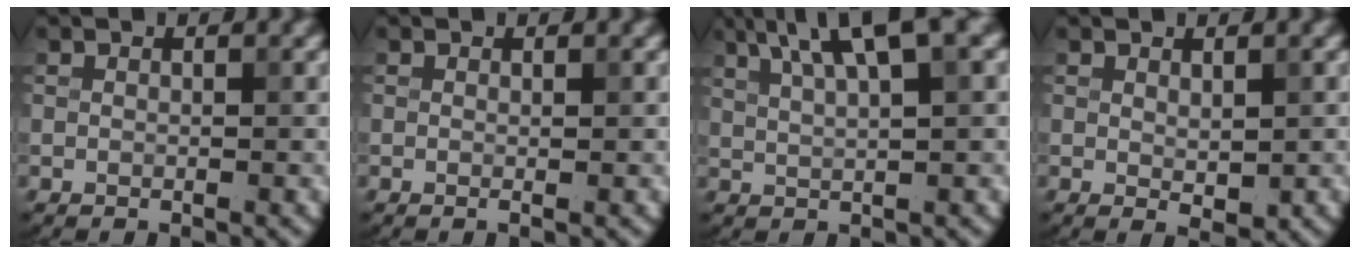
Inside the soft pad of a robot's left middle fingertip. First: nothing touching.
{"total": 0.5, "force": [0.0, 0.1, 0.5], "torque": [-0.007, -0.004, -0.002]}
{"total": 6.9, "force": [3.8, 1.5, 5.6], "torque": [-0.083, 0.018, 0.065]}
{"total": 1.2, "force": [0.4, 0.5, 1.1], "torque": [-0.016, -0.006, 0.013]}